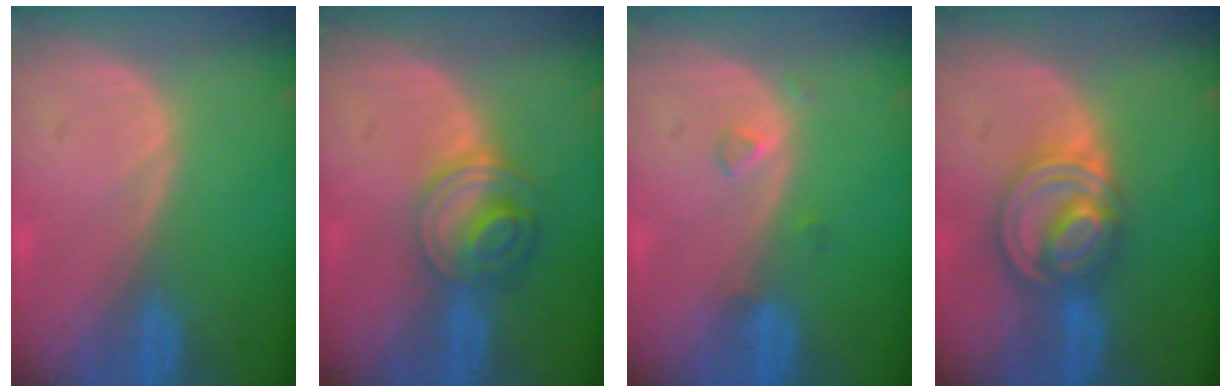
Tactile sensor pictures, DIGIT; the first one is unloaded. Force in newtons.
{"total": 6.2, "press": 5.4, "slide": 3.0}
{"total": 1.5, "press": 1.5, "slide": 0.1}
{"total": 8.0, "press": 6.9, "slide": 3.9}